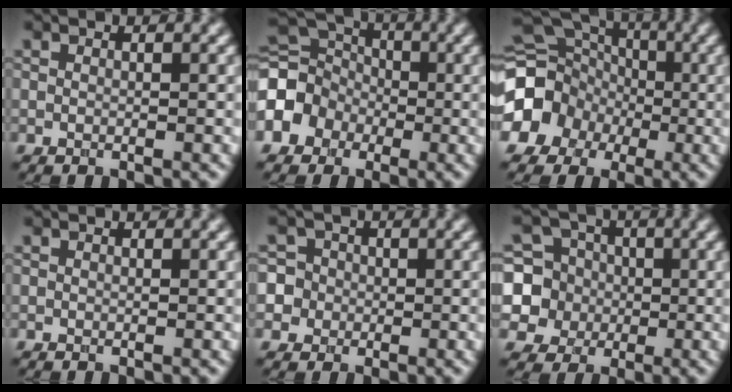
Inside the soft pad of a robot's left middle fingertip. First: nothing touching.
{"total": 7.2, "force": [-1.9, 5.9, 3.5], "torque": [-0.058, 0.006, -0.058]}
{"total": 17.7, "force": [-3.3, 16.3, 6.2], "torque": [-0.156, -0.006, -0.096]}
{"total": 0.0}
{"total": 6.3, "force": [-0.1, 6.1, 1.7], "torque": [-0.035, 0.034, -0.024]}
{"total": 7.2, "force": [0.2, 6.8, 2.1], "torque": [-0.054, 0.033, -0.015]}